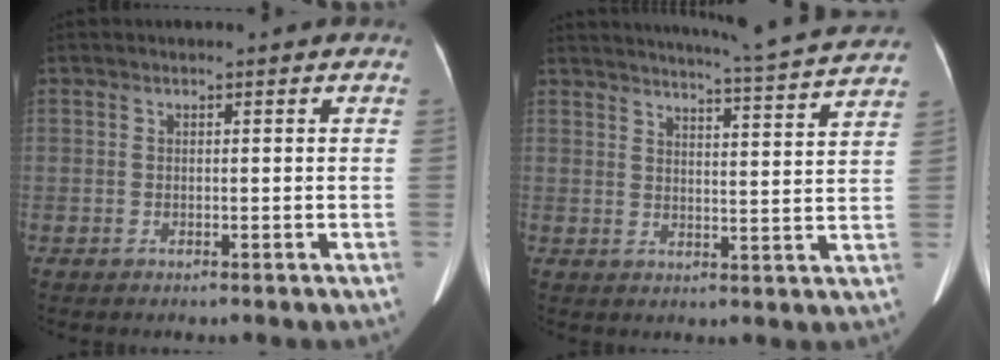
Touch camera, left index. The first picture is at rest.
{"total": 15.0, "force": [14.1, -1.4, 4.9], "torque": [-0.089, -0.037, 0.173]}